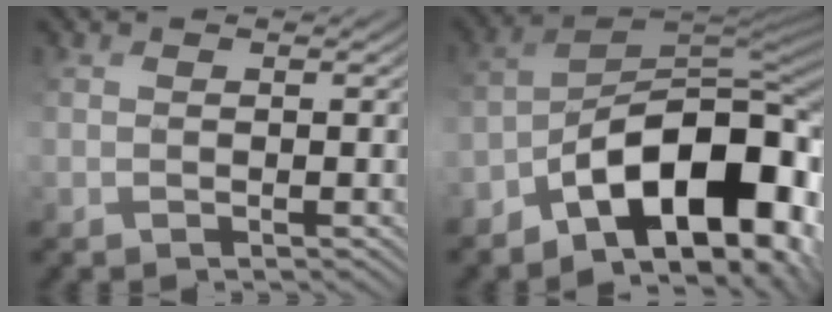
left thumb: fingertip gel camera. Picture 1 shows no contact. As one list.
[{"total": 14.5, "force": [-7.5, 7.0, 10.2], "torque": [-0.141, -0.013, -0.132]}]